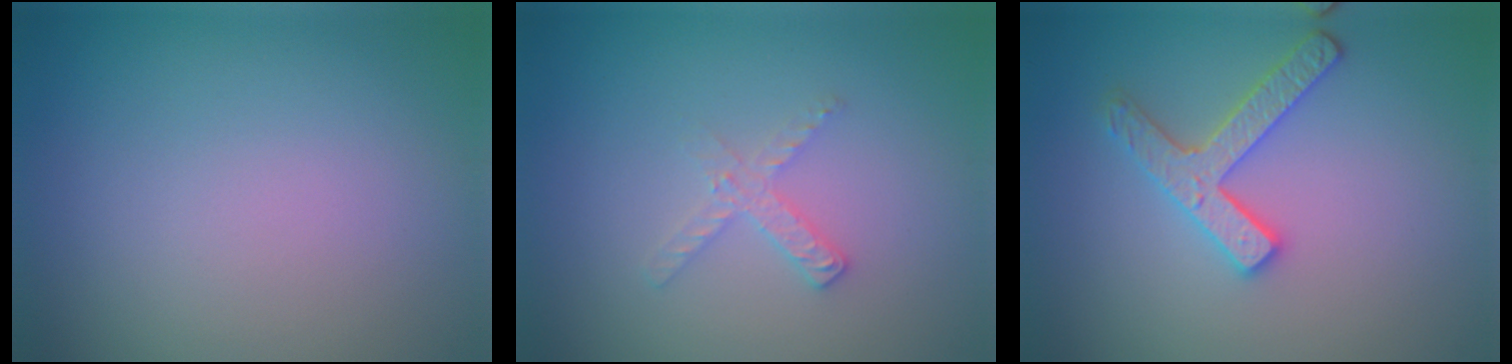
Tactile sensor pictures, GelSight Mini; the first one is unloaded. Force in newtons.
{"total": 1.7, "press": 1.7, "slide": 0.2}
{"total": 3.2, "press": 3.0, "slide": 0.9}